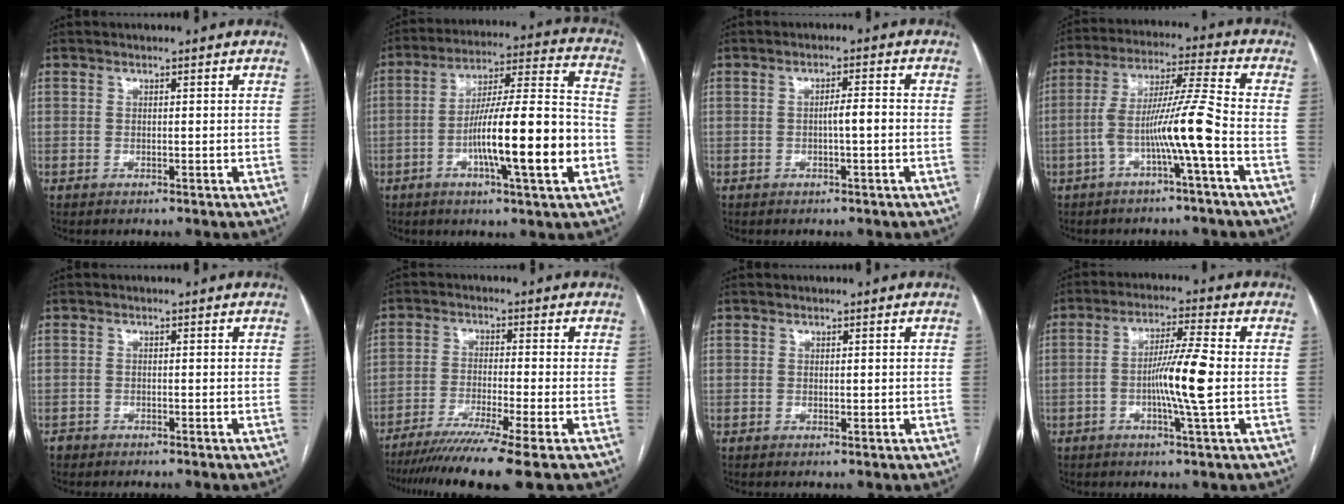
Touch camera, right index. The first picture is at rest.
{"total": 17.7, "force": [-5.0, 1.1, 16.9], "torque": [-0.280, 0.005, -0.079]}
{"total": 2.7, "force": [-0.5, 0.2, 2.6], "torque": [-0.041, 0.004, -0.009]}
{"total": 10.4, "force": [-3.4, -1.1, 9.8], "torque": [-0.186, 0.021, -0.063]}
{"total": 1.4, "force": [-1.1, 0.7, -0.1], "torque": [-0.003, 0.002, -0.022]}
{"total": 12.1, "force": [-9.2, -2.0, 7.6], "torque": [-0.113, -0.034, -0.143]}
{"total": 0.5, "force": [0.1, 0.3, 0.4], "torque": [-0.007, -0.002, 0.004]}
{"total": 8.4, "force": [-1.3, -0.5, 8.3], "torque": [-0.152, -0.001, -0.026]}